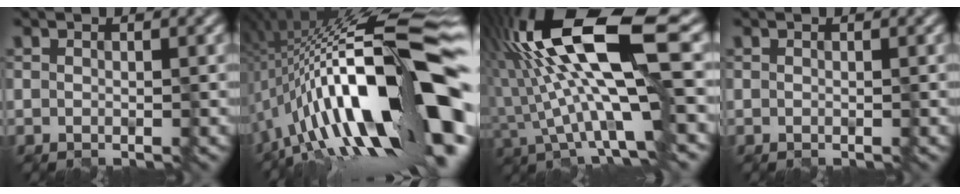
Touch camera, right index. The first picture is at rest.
{"total": 19.1, "force": [-2.6, 5.6, 18.1], "torque": [-0.274, 0.042, -0.066]}
{"total": 12.1, "force": [0.8, 2.9, 11.7], "torque": [-0.221, 0.025, 0.015]}
{"total": 0.0}